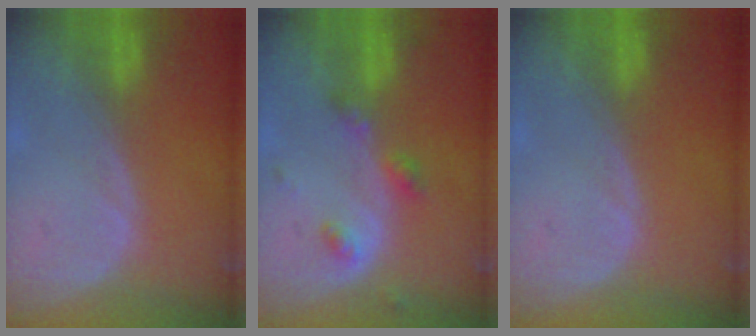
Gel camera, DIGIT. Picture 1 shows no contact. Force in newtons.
{"total": 3.8, "press": 3.7, "slide": 0.5}
{"total": 0.0}